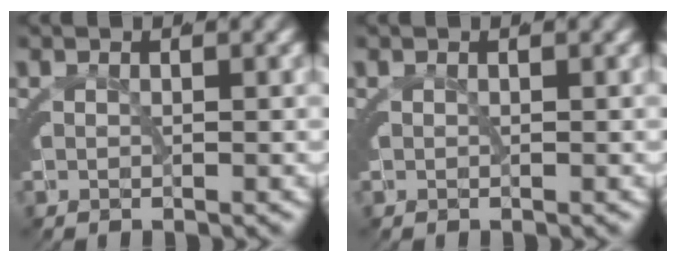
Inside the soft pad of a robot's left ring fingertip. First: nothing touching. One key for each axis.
{"total": 0.0}